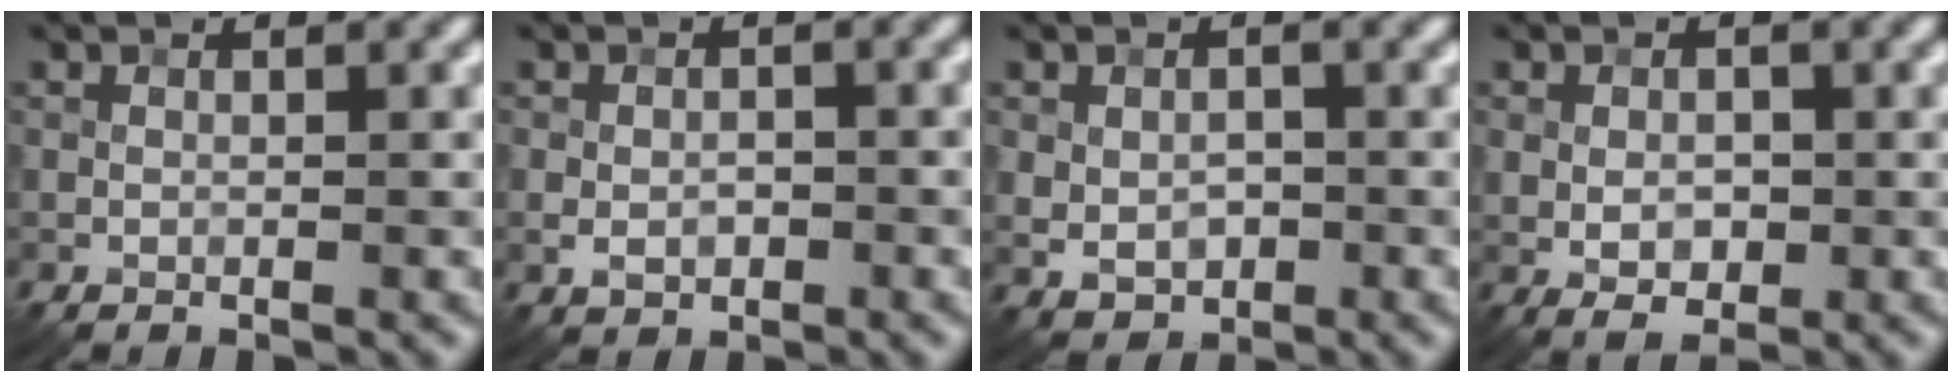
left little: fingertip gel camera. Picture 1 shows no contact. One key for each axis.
{"total": 2.0, "fx": -0.6, "fy": 1.3, "fz": 1.4, "tx": -0.026, "ty": -0.002, "tz": -0.010}
{"total": 2.6, "fx": -0.4, "fy": 1.9, "fz": 1.7, "tx": -0.030, "ty": -0.007, "tz": -0.002}
{"total": 2.6, "fx": -0.3, "fy": 1.6, "fz": 2.0, "tx": -0.033, "ty": 0.000, "tz": -0.003}